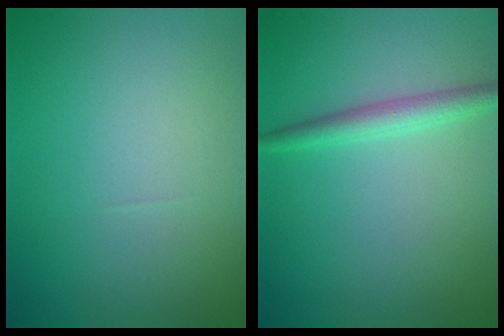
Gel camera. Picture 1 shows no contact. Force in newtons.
{"total": 2.0, "press": 2.0, "slide": 0.1}